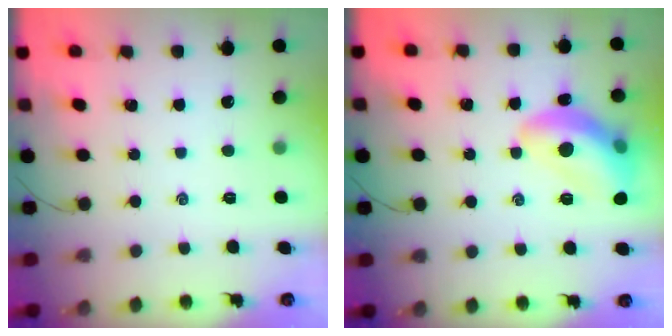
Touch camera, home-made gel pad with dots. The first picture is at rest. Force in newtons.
{"total": 14.7, "press": 14.6, "slide": 1.5}